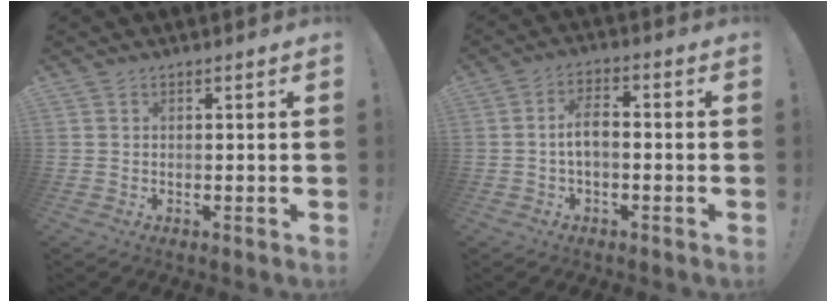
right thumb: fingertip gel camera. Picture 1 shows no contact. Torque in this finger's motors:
{"motor_torque": [-0.24, 0.13, -0.07, -0.19, 0.18]}